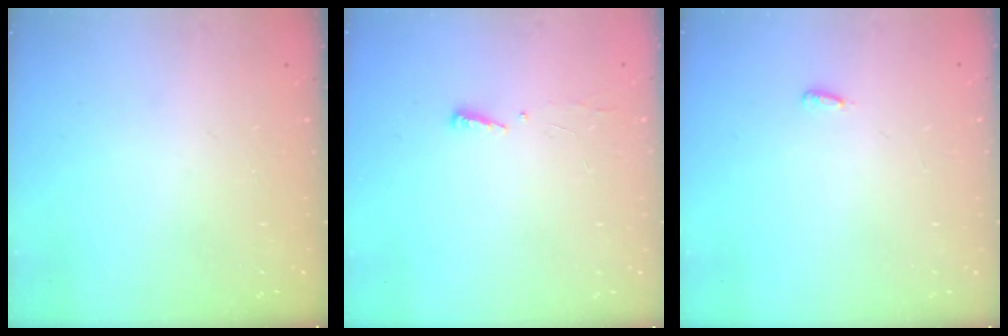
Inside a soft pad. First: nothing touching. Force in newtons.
{"total": 4.1, "press": 4.0, "slide": 1.0}
{"total": 2.7, "press": 2.6, "slide": 0.9}